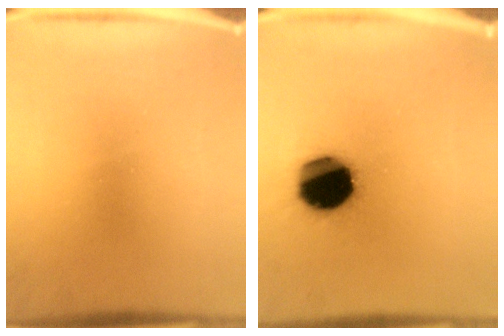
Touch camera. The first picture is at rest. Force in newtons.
{"total": 18.9}